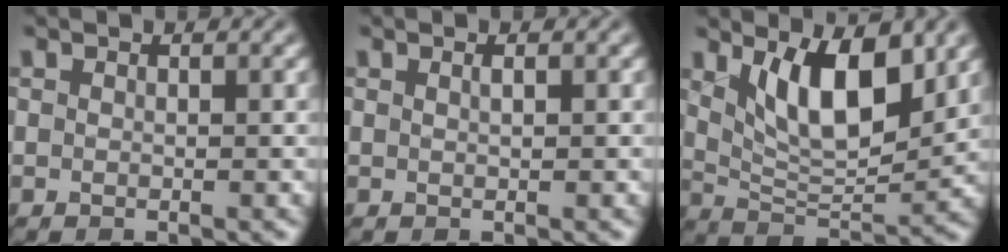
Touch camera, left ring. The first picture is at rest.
{"total": 0.5, "force": [0.2, 0.1, 0.5], "torque": [-0.010, 0.003, 0.004]}
{"total": 7.4, "force": [3.1, 3.0, 6.0], "torque": [-0.106, -0.012, 0.057]}